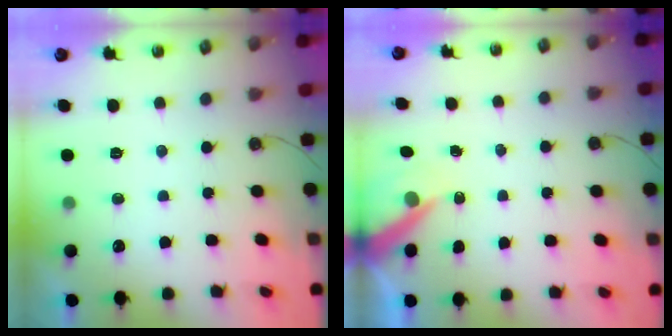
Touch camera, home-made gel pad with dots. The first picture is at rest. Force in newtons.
{"total": 7.1, "press": 7.1, "slide": 0.2}